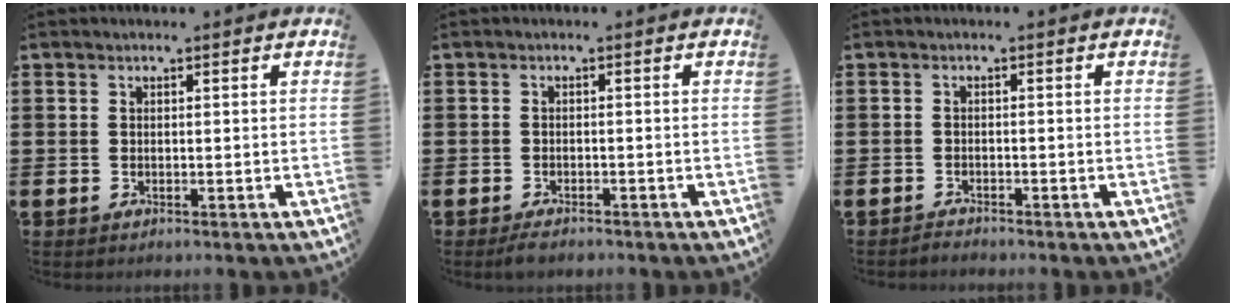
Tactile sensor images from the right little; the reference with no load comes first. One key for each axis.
{"total": 1.2, "fx": -1.1, "fy": 0.3, "fz": 0.5, "tx": -0.011, "ty": 0.003, "tz": -0.023}
{"total": 1.0, "fx": -1.0, "fy": 0.0, "fz": 0.0, "tx": -0.003, "ty": 0.000, "tz": -0.021}